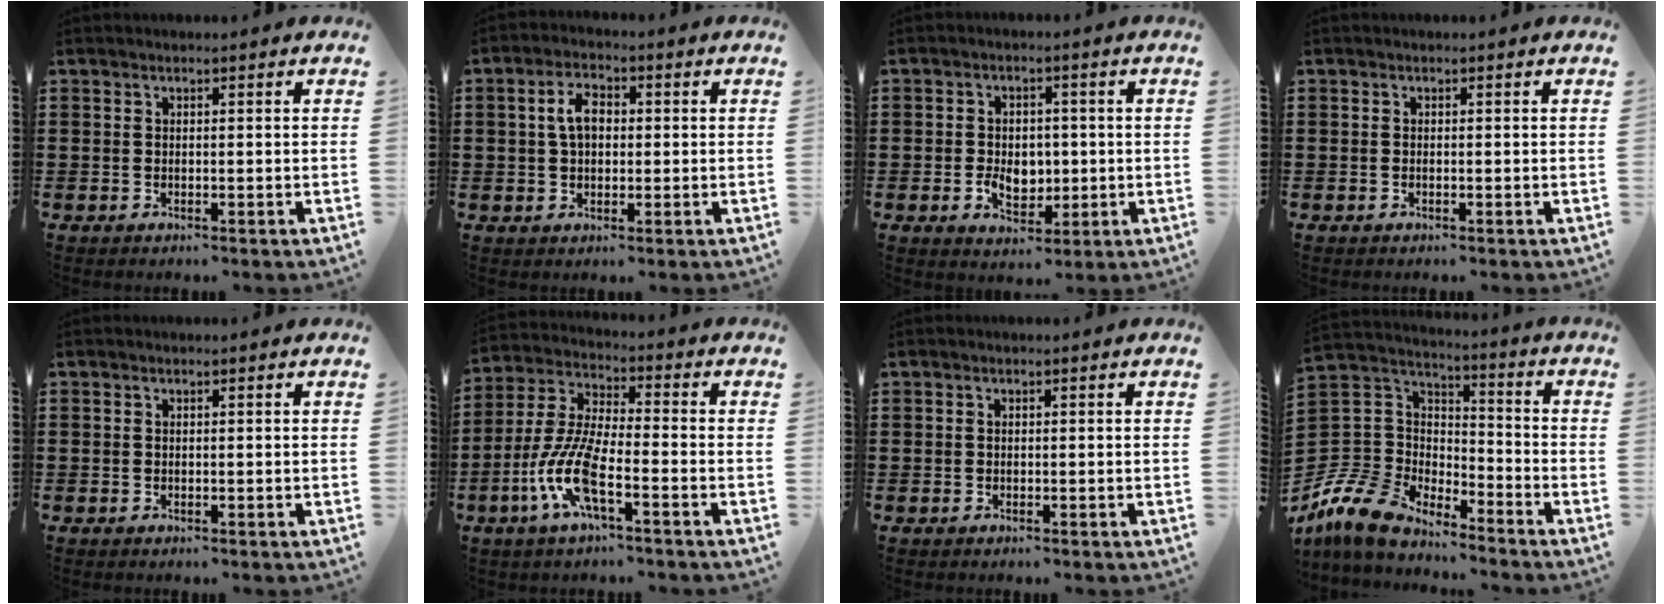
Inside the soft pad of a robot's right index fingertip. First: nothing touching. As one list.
[{"total": 4.9, "force": [0.4, 2.7, 4.0], "torque": [-0.092, 0.009, 0.003]}, {"total": 5.2, "force": [-0.7, 3.6, 3.7], "torque": [-0.057, 0.001, -0.015]}, {"total": 0.0}, {"total": 0.0}, {"total": 9.6, "force": [-4.3, 2.3, 8.3], "torque": [-0.204, -0.015, -0.089]}, {"total": 0.0}, {"total": 10.6, "force": [-8.3, 6.3, 2.2], "torque": [-0.108, 0.005, -0.170]}]